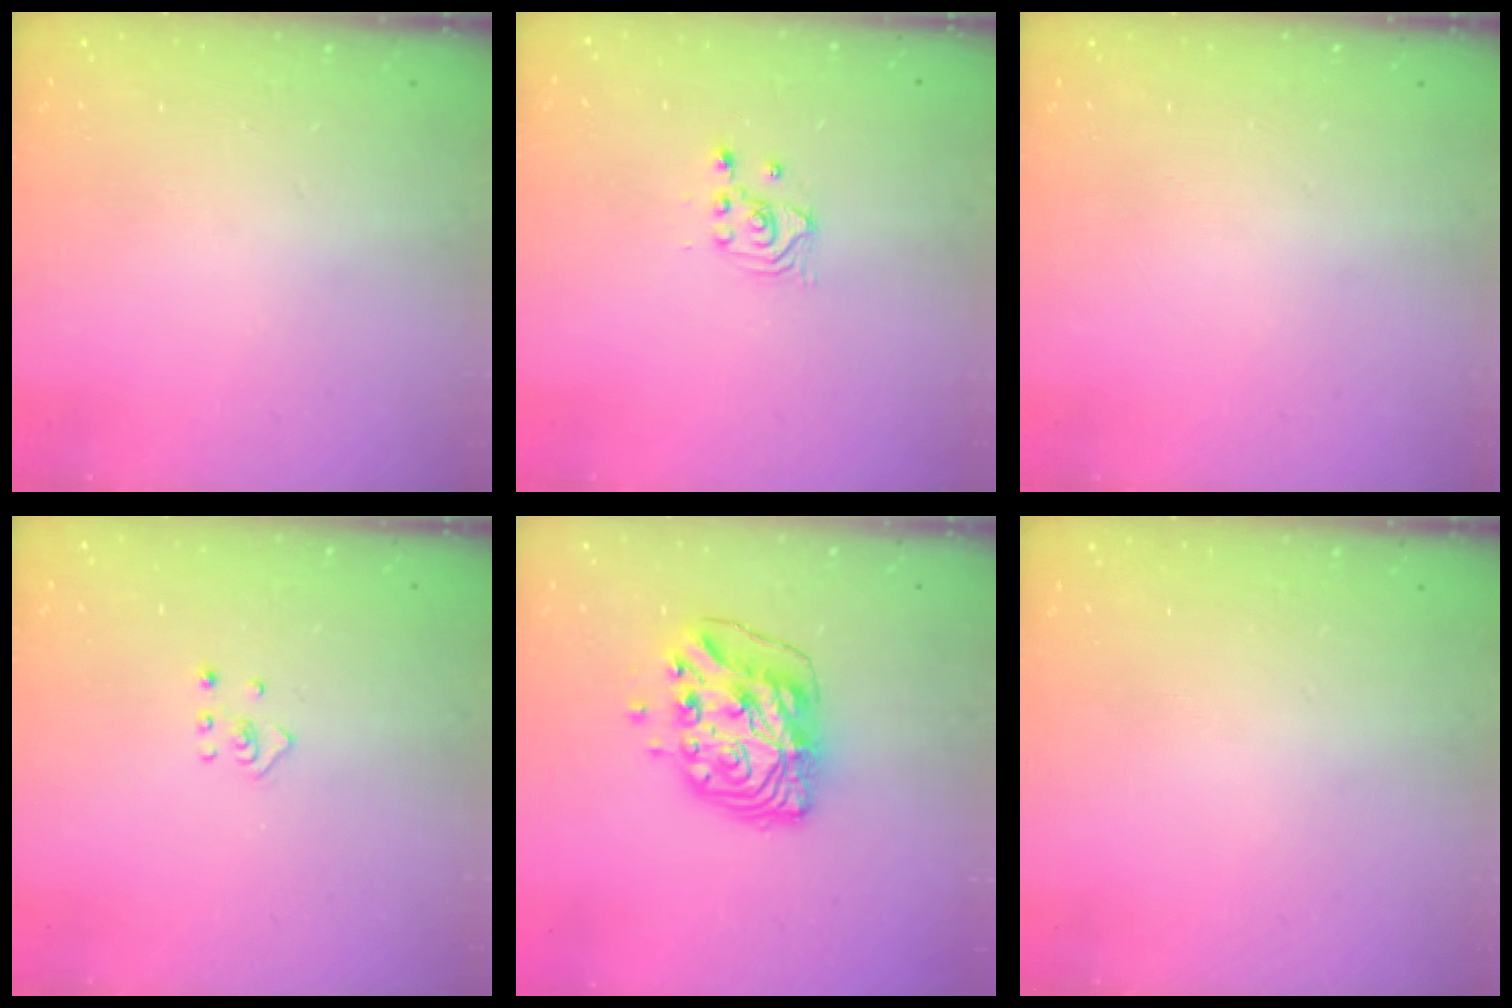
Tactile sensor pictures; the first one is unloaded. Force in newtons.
{"total": 2.4, "press": 2.3, "slide": 0.2}
{"total": 0.0}
{"total": 2.4, "press": 2.3, "slide": 0.4}
{"total": 12.2, "press": 12.1, "slide": 1.2}
{"total": 0.0}